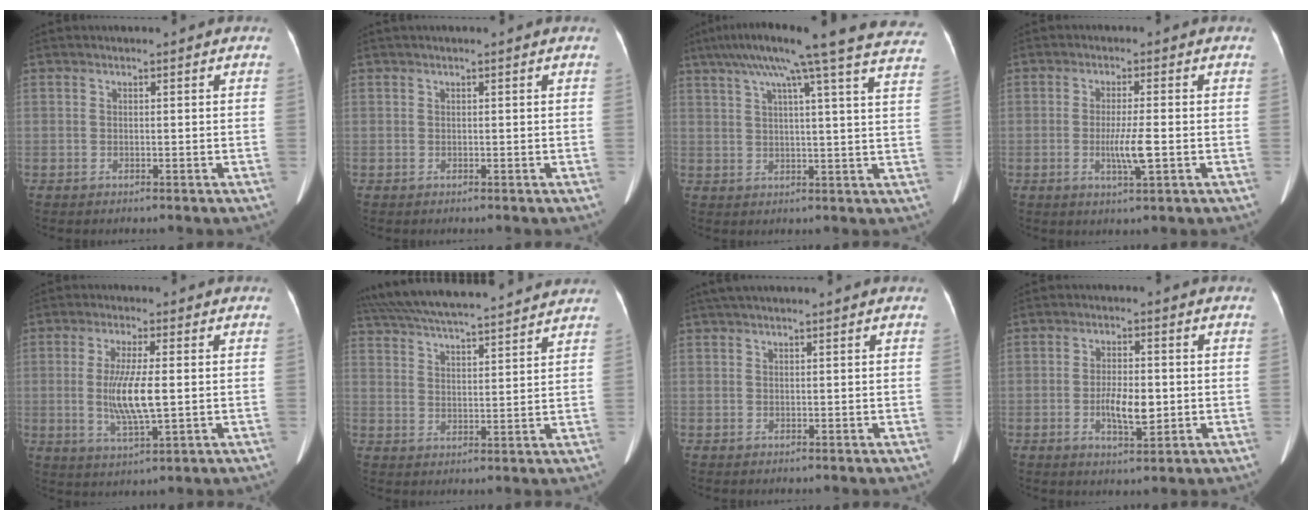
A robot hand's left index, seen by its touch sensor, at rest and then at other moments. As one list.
[{"total": 0.6, "force": [0.5, -0.1, 0.4], "torque": [-0.004, 0.014, 0.008]}, {"total": 25.9, "force": [21.3, -0.1, 14.7], "torque": [-0.218, 0.000, 0.264]}, {"total": 4.6, "force": [-1.1, 0.1, 4.4], "torque": [-0.085, -0.011, -0.021]}, {"total": 7.7, "force": [-0.2, 1.2, 7.6], "torque": [-0.154, -0.013, -0.004]}, {"total": 21.9, "force": [19.7, 2.5, 9.1], "torque": [-0.165, 0.043, 0.286]}, {"total": 5.0, "force": [4.2, 0.3, 2.7], "torque": [-0.040, 0.043, 0.065]}, {"total": 5.6, "force": [-1.0, 2.0, 5.1], "torque": [-0.095, -0.005, -0.017]}]